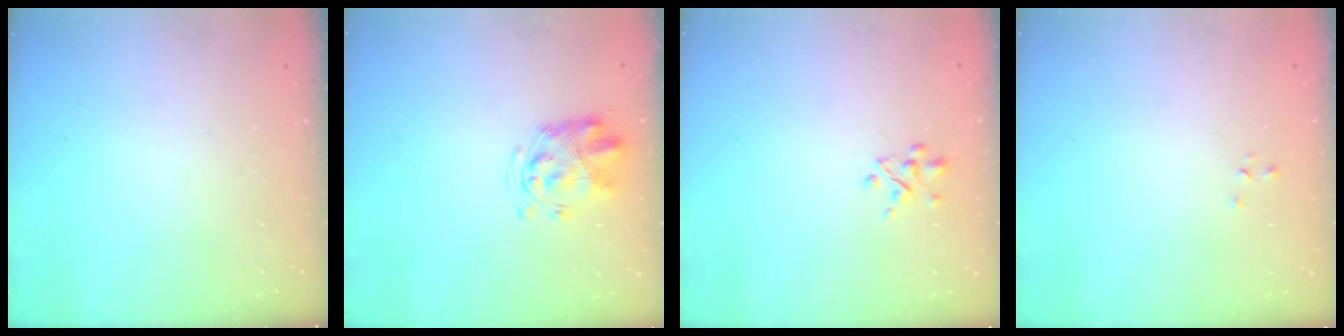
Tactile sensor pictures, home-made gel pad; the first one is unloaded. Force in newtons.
{"total": 3.4, "press": 3.3, "slide": 0.9}
{"total": 2.9, "press": 2.7, "slide": 0.9}
{"total": 0.0}